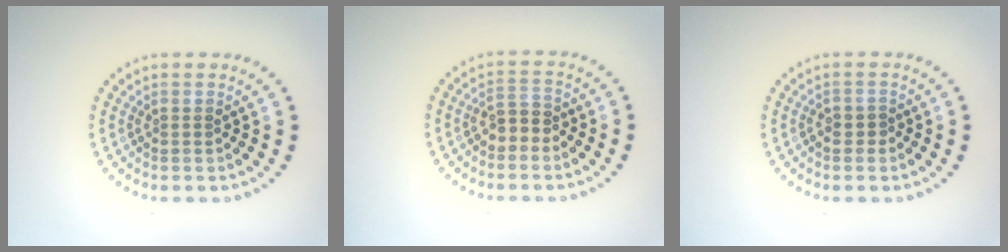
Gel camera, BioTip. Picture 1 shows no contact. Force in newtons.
{"total": 2.0, "press": 1.8, "slide": 0.8}
{"total": 0.9, "press": 0.8, "slide": 0.5}